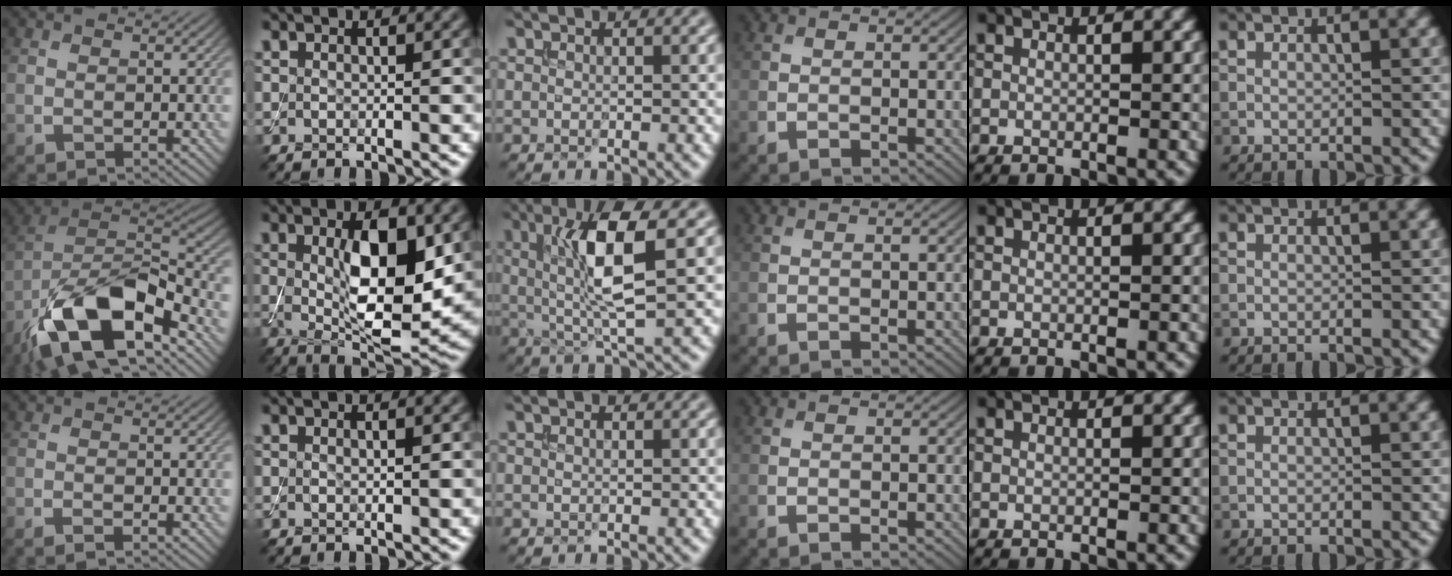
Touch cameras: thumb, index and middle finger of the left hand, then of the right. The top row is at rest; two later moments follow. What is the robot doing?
{"motion": "assemble", "object": "toy tower of hanoi"}